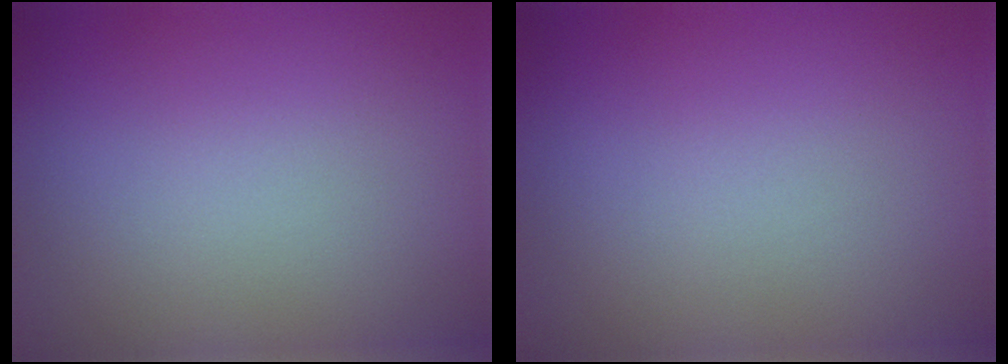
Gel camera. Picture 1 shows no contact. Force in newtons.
{"total": 0.0}